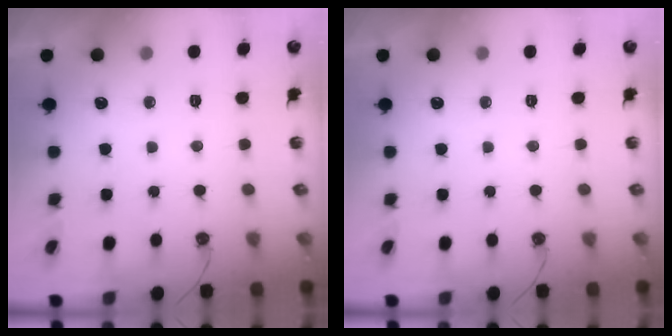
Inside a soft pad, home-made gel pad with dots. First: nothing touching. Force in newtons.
{"total": 0.0}